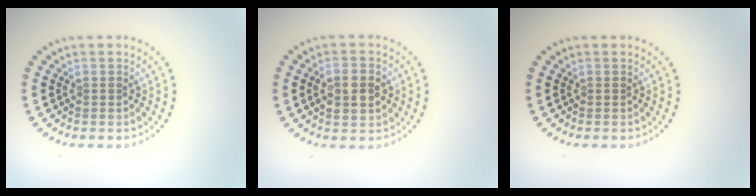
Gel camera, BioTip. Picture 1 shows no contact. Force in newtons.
{"total": 3.9, "press": 3.9, "slide": 0.3}
{"total": 0.0}